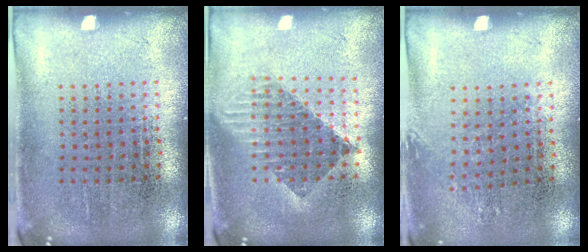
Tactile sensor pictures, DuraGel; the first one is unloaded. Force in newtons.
{"total": 1.5, "press": 1.3, "slide": 0.8}
{"total": 0.8, "press": 0.7, "slide": 0.3}